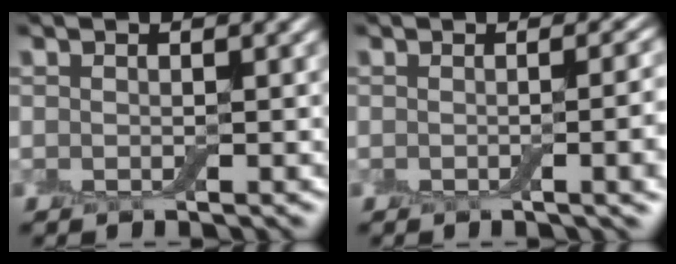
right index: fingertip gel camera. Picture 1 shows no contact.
{"total": 5.5, "force": [-0.6, 2.1, 5.0], "torque": [-0.037, 0.002, -0.008]}